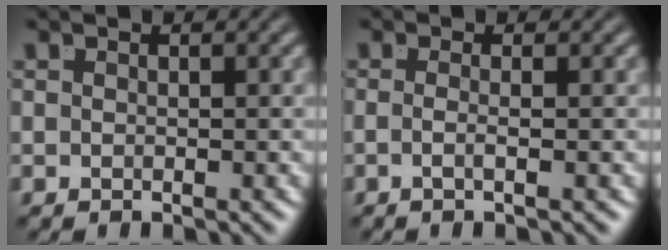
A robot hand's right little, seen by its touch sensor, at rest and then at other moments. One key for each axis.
{"total": 1.9, "fx": -1.0, "fy": -1.0, "fz": 1.3, "tx": -0.035, "ty": -0.016, "tz": -0.010}